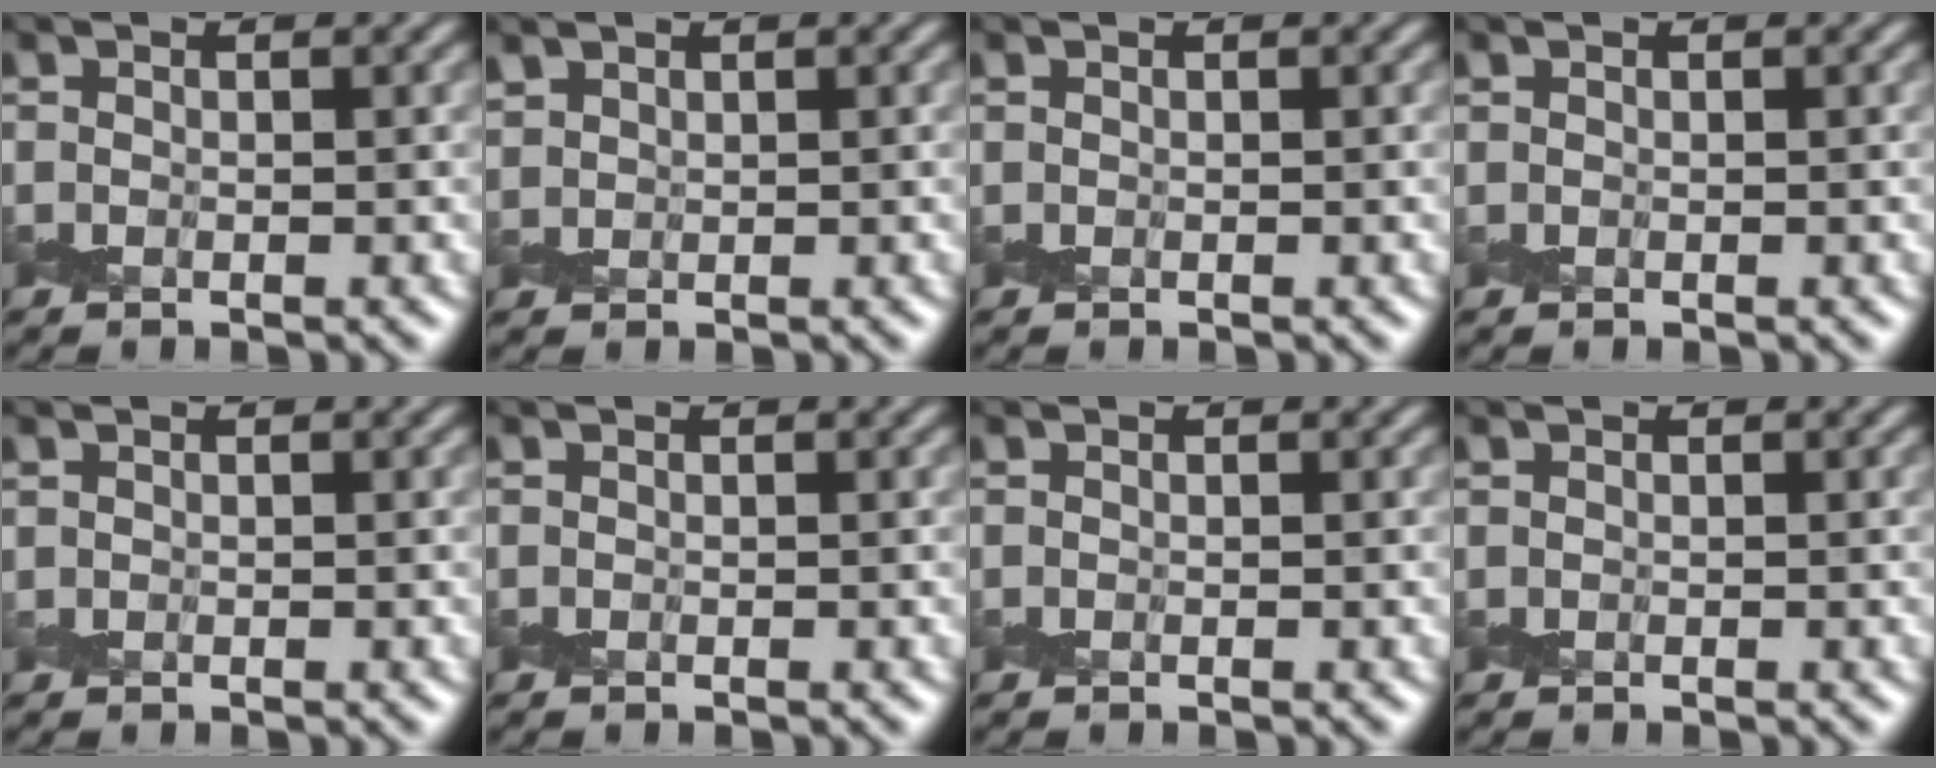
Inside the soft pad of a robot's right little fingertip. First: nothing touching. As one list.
[{"total": 1.1, "force": [1.1, 0.3, -0.1], "torque": [-0.003, 0.001, 0.024]}, {"total": 0.0}, {"total": 0.0}, {"total": 0.0}, {"total": 0.0}, {"total": 0.0}, {"total": 0.0}]